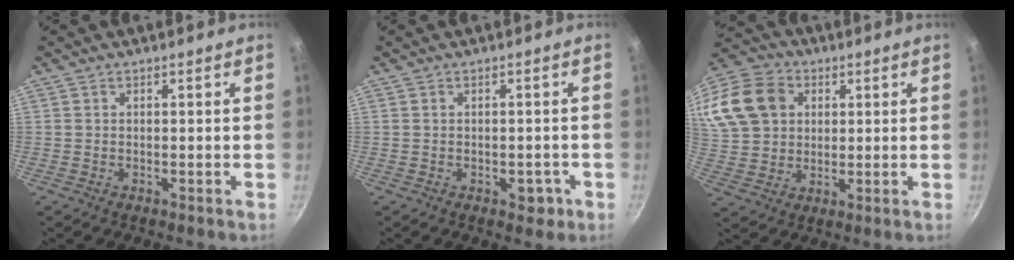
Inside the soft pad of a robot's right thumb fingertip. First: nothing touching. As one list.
[{"total": 2.7, "force": [-1.0, 1.7, 1.8], "torque": [-0.003, 0.013, -0.005]}, {"total": 22.8, "force": [7.0, 18.2, 11.9], "torque": [-0.270, 0.036, 0.130]}]